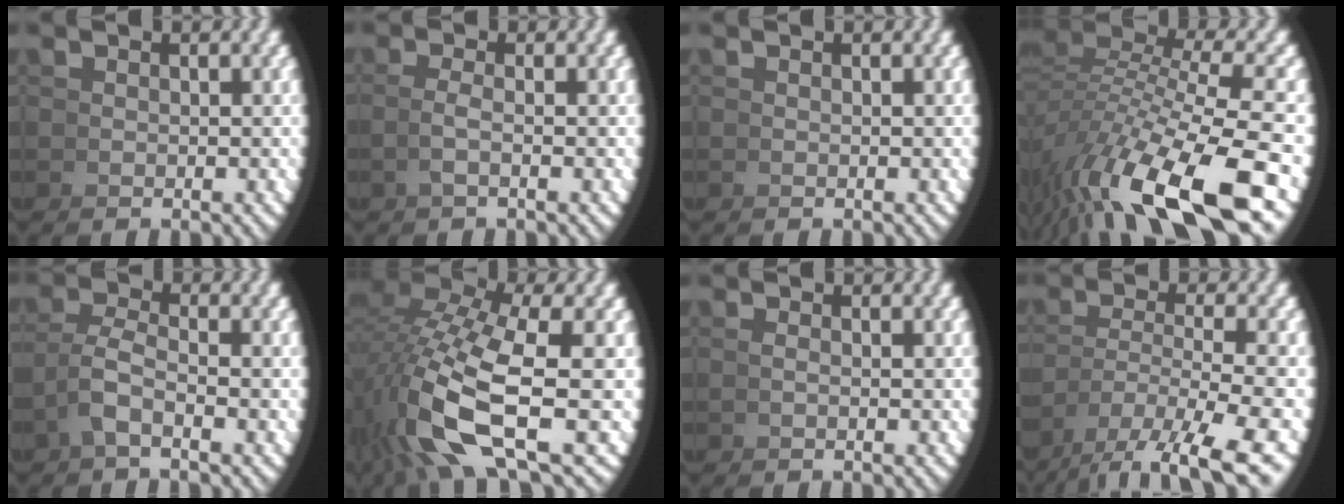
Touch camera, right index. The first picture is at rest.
{"total": 1.4, "force": [-0.2, -1.1, 0.9], "torque": [-0.021, -0.002, 0.000]}
{"total": 0.0}
{"total": 9.4, "force": [-2.8, 4.5, 7.7], "torque": [-0.153, -0.029, -0.023]}
{"total": 2.4, "force": [-0.3, 1.2, 2.0], "torque": [-0.048, -0.003, -0.006]}
{"total": 7.7, "force": [-0.5, 3.6, 6.8], "torque": [-0.178, -0.042, 0.021]}
{"total": 0.8, "force": [0.0, -0.8, 0.0], "torque": [-0.004, 0.001, 0.004]}
{"total": 8.5, "force": [-3.8, 3.5, 6.7], "torque": [-0.118, -0.044, -0.028]}